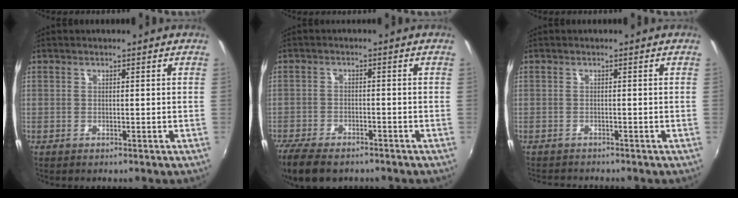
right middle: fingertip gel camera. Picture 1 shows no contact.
{"total": 10.2, "force": [-8.1, 3.5, 5.2], "torque": [-0.129, -0.035, -0.144]}
{"total": 2.7, "force": [-2.6, 0.3, 0.6], "torque": [-0.020, -0.019, -0.044]}